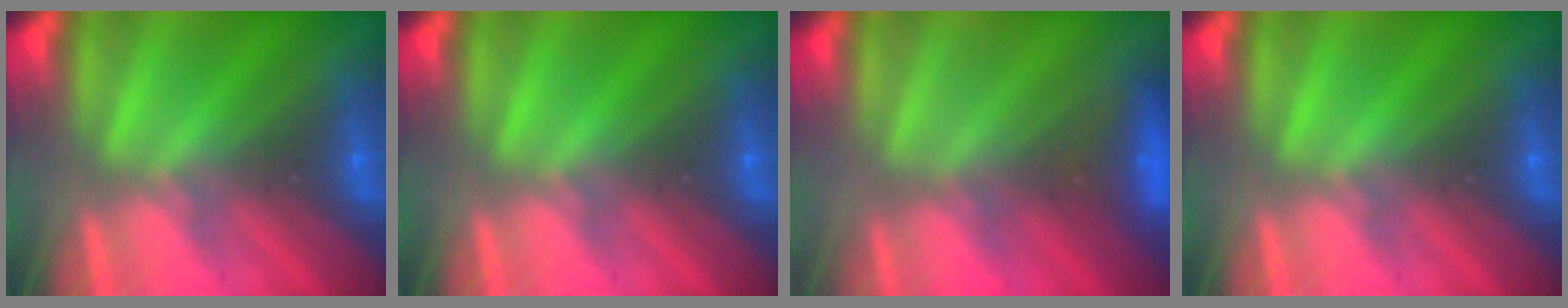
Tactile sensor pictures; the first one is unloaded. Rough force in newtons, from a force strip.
{"total": 0.0}
{"total": 2.9}
{"total": 0.0}